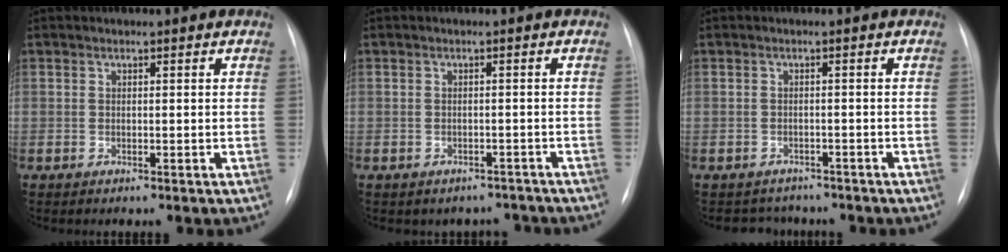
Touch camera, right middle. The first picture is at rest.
{"total": 4.6, "force": [-3.9, 2.4, -0.4], "torque": [0.013, 0.022, -0.045]}
{"total": 3.7, "force": [-3.2, 1.8, -0.4], "torque": [0.003, 0.008, -0.046]}